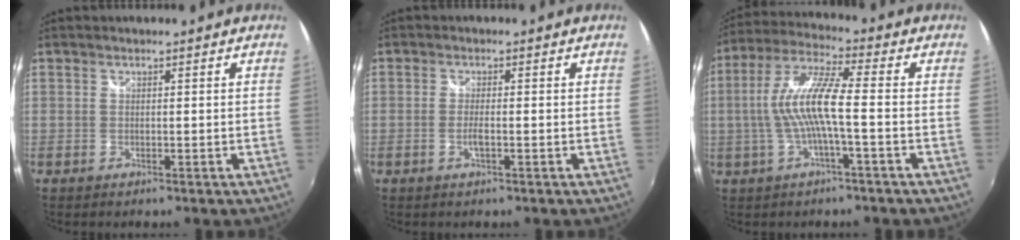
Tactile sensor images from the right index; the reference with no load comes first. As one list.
[{"total": 2.1, "force": [-0.7, 0.4, 2.0], "torque": [-0.040, -0.003, -0.012]}, {"total": 10.5, "force": [-1.5, 1.0, 10.3], "torque": [-0.208, 0.008, -0.026]}]